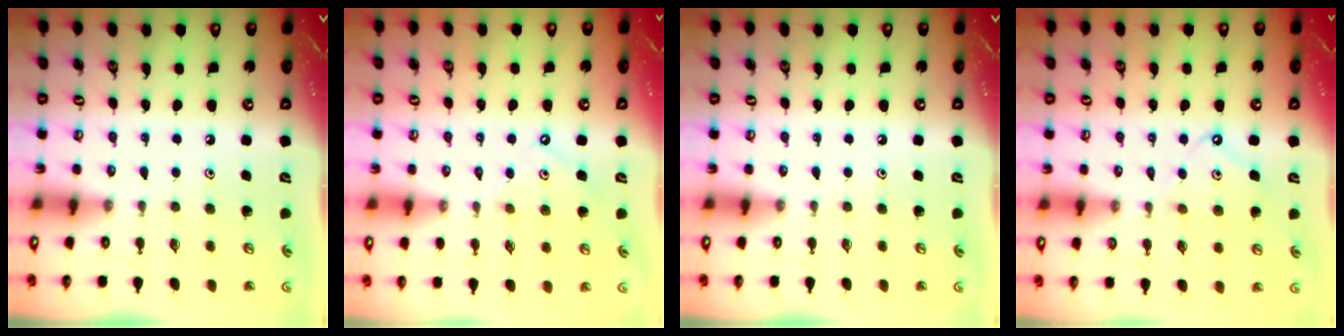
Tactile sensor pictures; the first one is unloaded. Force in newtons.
{"total": 5.5, "press": 5.4, "slide": 0.6}
{"total": 0.0}
{"total": 7.4, "press": 7.4, "slide": 0.8}